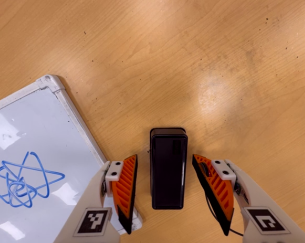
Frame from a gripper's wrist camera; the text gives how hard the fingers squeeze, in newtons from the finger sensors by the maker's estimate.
{"total": 0.0}